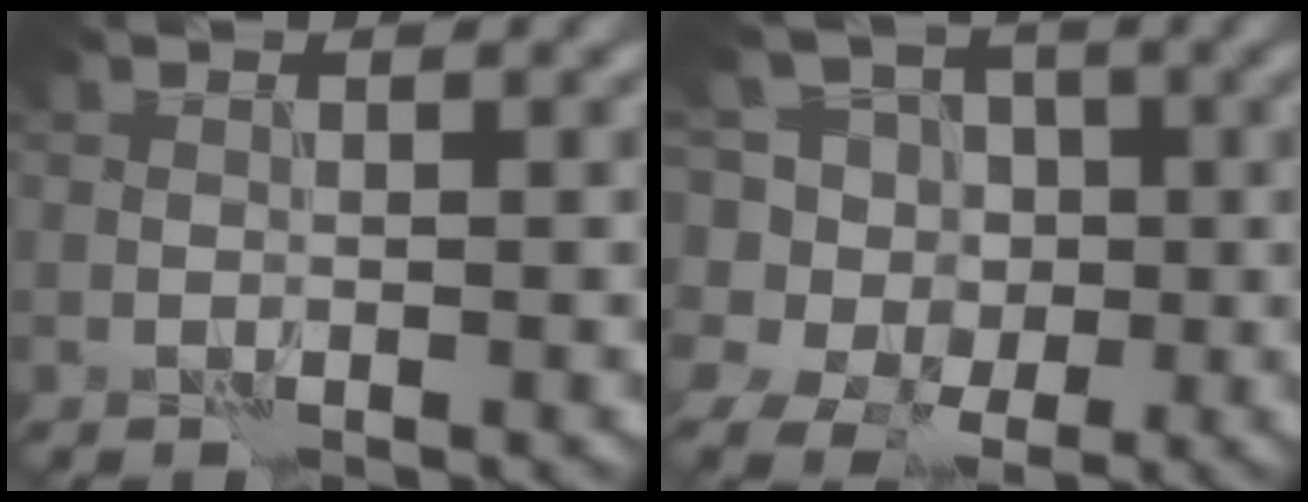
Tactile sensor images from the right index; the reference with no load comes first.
{"total": 9.5, "force": [2.1, 8.5, 3.7], "torque": [-0.089, 0.038, 0.002]}